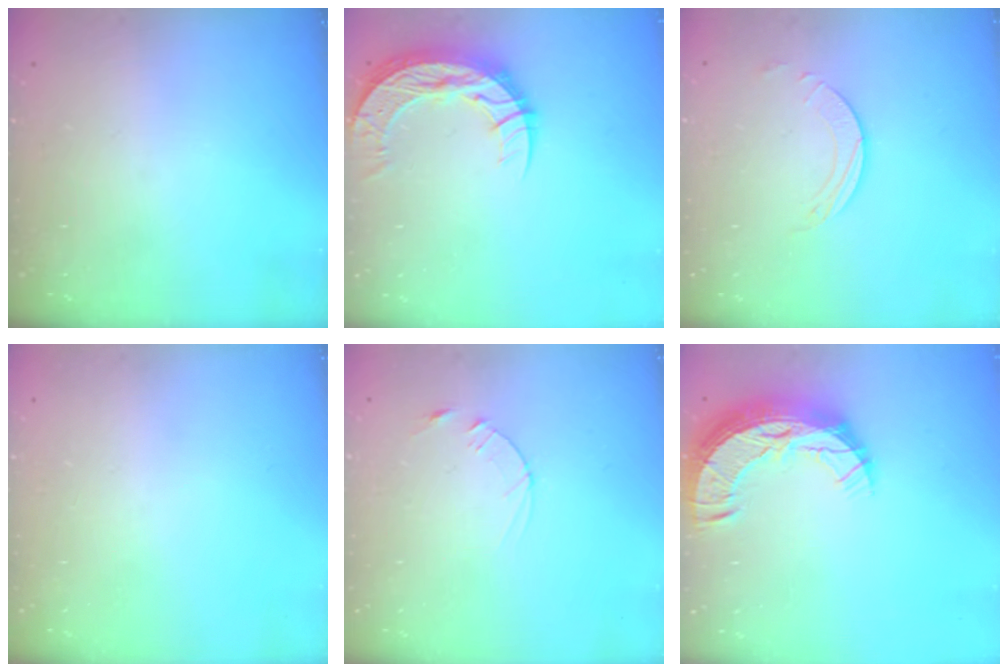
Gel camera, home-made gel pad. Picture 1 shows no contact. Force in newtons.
{"total": 12.6, "press": 12.6, "slide": 0.9}
{"total": 2.0, "press": 1.9, "slide": 0.3}
{"total": 0.0}
{"total": 2.5, "press": 2.5, "slide": 0.3}
{"total": 13.4, "press": 13.4, "slide": 0.9}